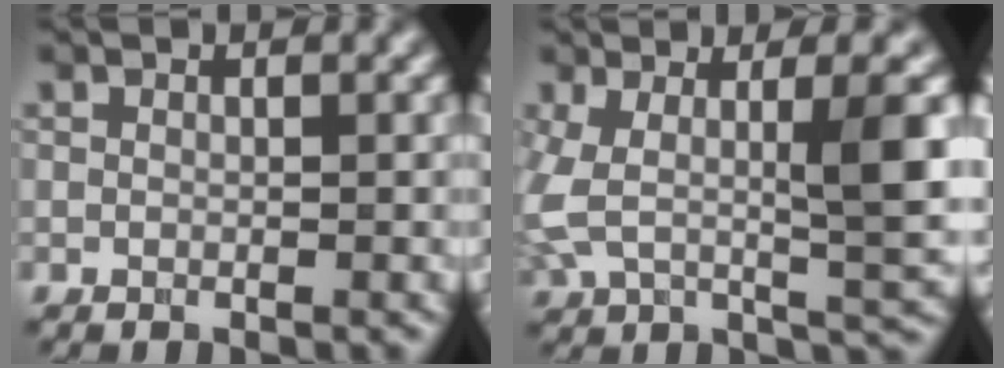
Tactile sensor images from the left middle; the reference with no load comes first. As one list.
[{"total": 8.1, "force": [0.5, 2.4, 7.7], "torque": [-0.155, -0.005, 0.013]}]